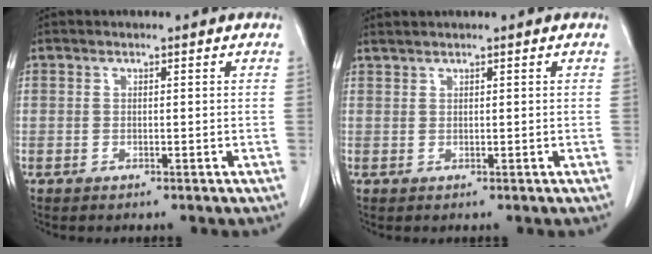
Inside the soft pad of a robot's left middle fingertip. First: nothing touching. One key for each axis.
{"total": 1.1, "fx": 1.0, "fy": -0.2, "fz": 0.2, "tx": -0.006, "ty": 0.006, "tz": 0.026}